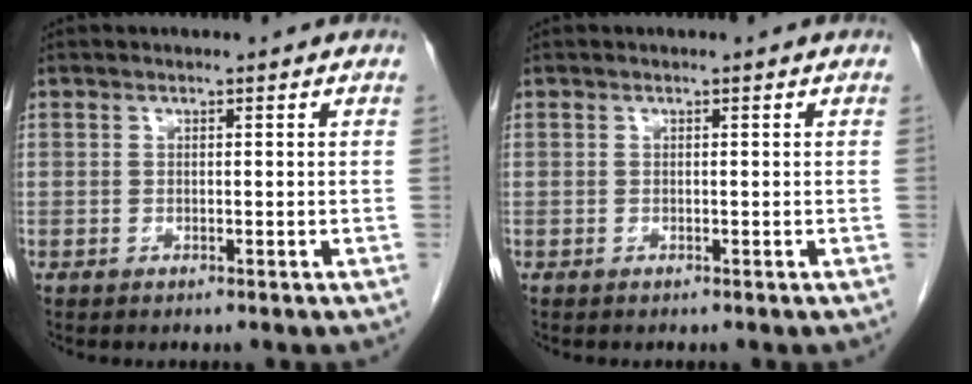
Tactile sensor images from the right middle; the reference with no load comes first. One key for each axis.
{"total": 0.0}